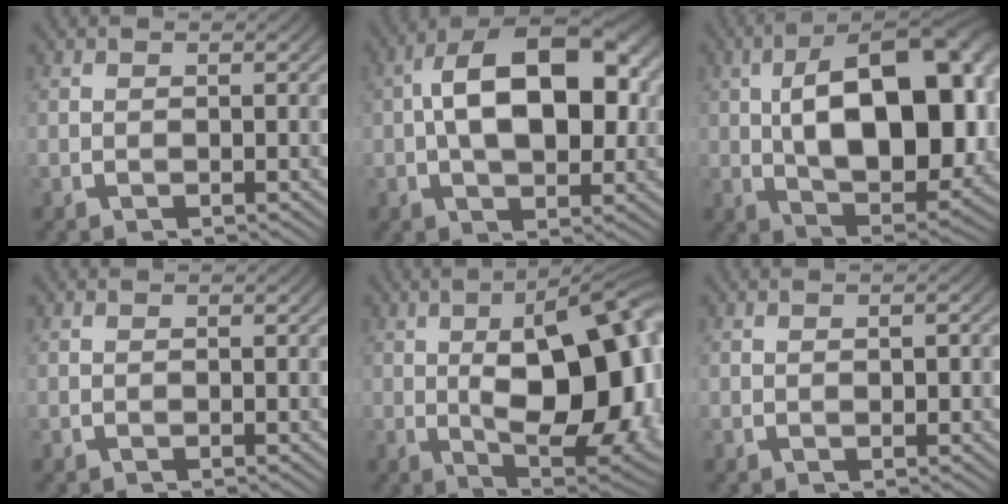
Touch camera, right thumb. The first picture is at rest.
{"total": 13.0, "force": [0.9, 7.6, 10.5], "torque": [-0.165, -0.022, 0.025]}
{"total": 17.7, "force": [0.4, 9.7, 14.7], "torque": [-0.228, -0.045, 0.027]}
{"total": 0.0}
{"total": 17.4, "force": [-0.4, 8.7, 15.1], "torque": [-0.222, -0.046, 0.020]}
{"total": 1.0, "force": [0.0, 0.4, 0.9], "torque": [-0.009, -0.003, 0.002]}